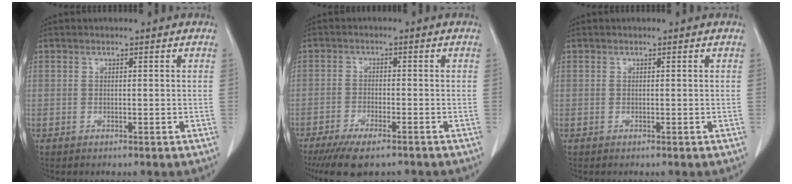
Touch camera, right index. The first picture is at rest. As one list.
[{"total": 8.7, "force": [-6.7, 2.3, 5.1], "torque": [-0.080, -0.015, -0.108]}, {"total": 0.0}]